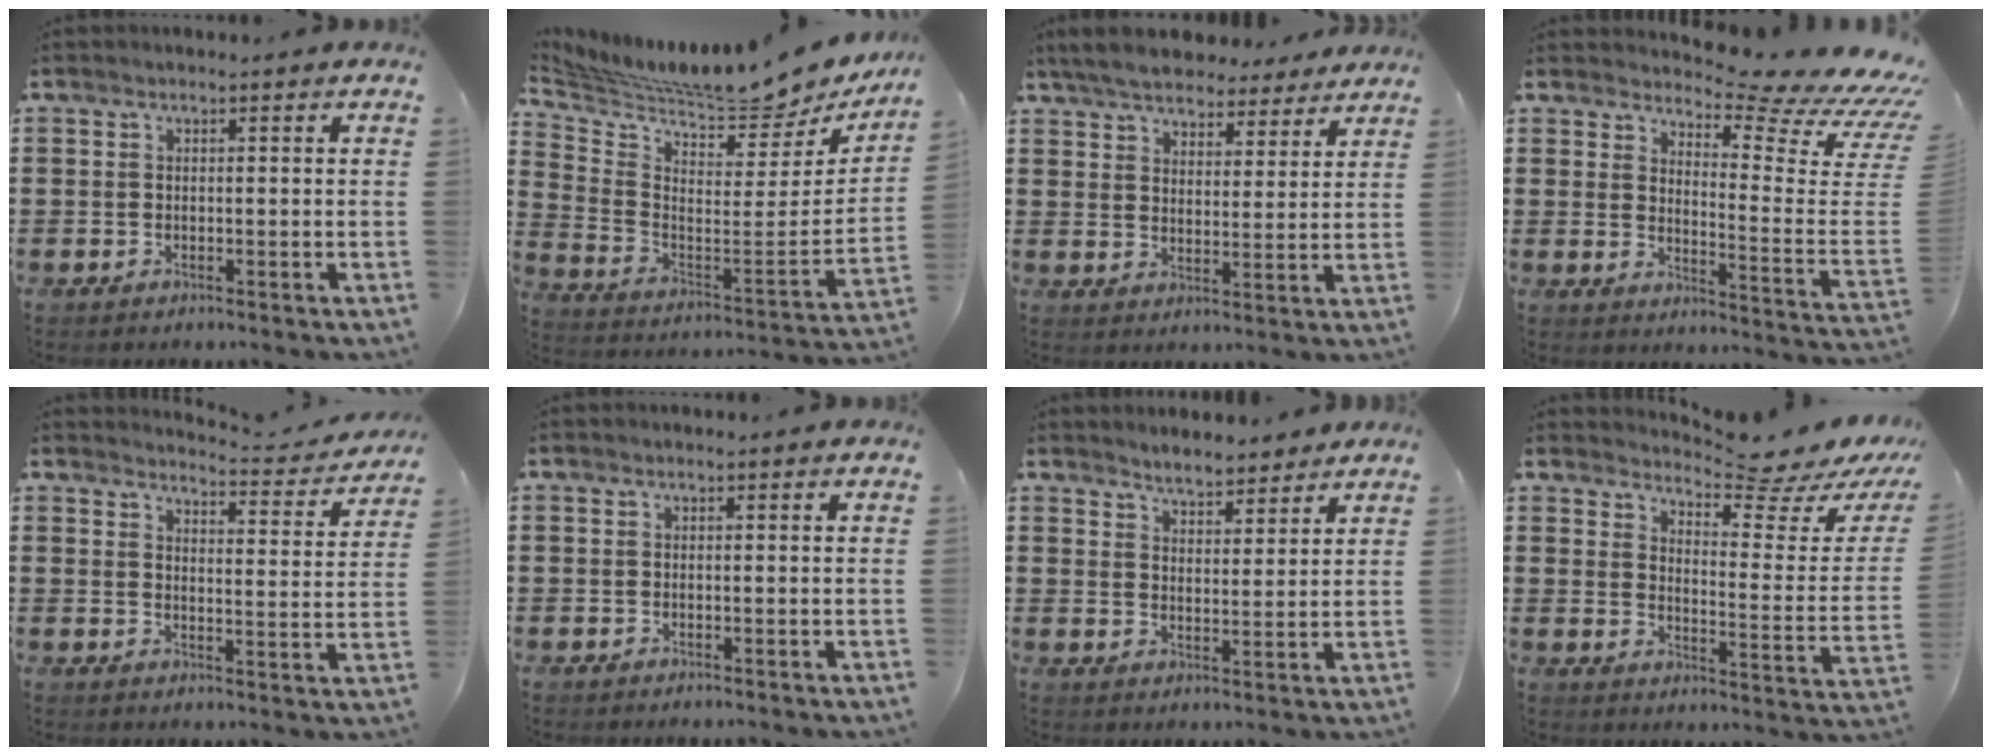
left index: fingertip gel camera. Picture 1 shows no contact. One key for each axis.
{"total": 6.4, "fx": 6.1, "fy": -0.2, "fz": 1.7, "tx": -0.064, "ty": -0.073, "tz": 0.094}
{"total": 6.0, "fx": 5.7, "fy": 1.3, "fz": 1.3, "tx": -0.049, "ty": -0.016, "tz": 0.105}
{"total": 6.5, "fx": 5.7, "fy": 0.4, "fz": 3.0, "tx": -0.055, "ty": -0.062, "tz": 0.089}
{"total": 3.9, "fx": 3.8, "fy": -0.1, "fz": 0.9, "tx": -0.021, "ty": -0.033, "tz": 0.060}
{"total": 0.0}
{"total": 3.9, "fx": 3.8, "fy": 0.5, "fz": -0.1, "tx": -0.013, "ty": -0.012, "tz": 0.071}
{"total": 5.6, "fx": 5.2, "fy": -0.5, "fz": 2.0, "tx": -0.042, "ty": -0.054, "tz": 0.081}